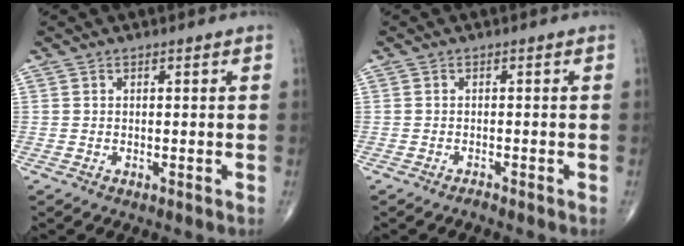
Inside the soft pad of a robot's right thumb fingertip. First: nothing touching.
{"total": 0.8, "force": [-0.8, 0.0, 0.2], "torque": [-0.008, 0.004, -0.014]}